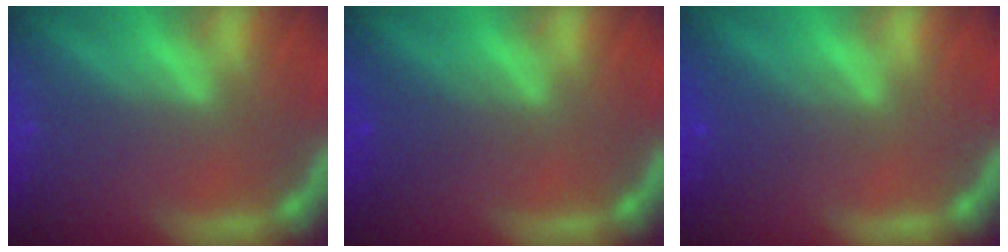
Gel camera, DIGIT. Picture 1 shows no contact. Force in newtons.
{"total": 2.0}
{"total": 2.4}